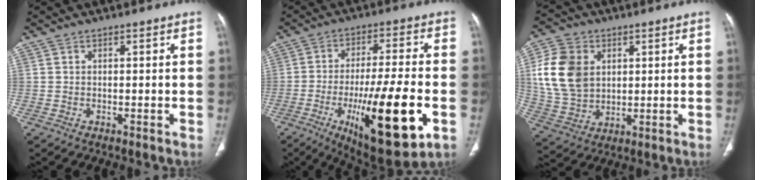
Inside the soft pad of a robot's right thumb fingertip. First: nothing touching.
{"total": 21.9, "force": [-7.0, 5.8, 19.9], "torque": [-0.319, 0.001, -0.095]}
{"total": 14.0, "force": [3.1, 10.6, 8.6], "torque": [-0.151, -0.004, 0.065]}